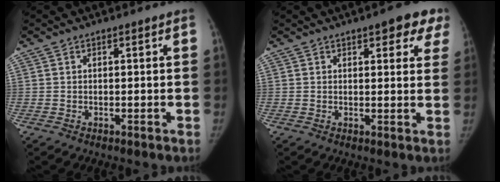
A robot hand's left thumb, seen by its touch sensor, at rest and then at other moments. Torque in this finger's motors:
{"motor_torque": [-0.04, 0.16, 0.12, 0.12, -0.03]}